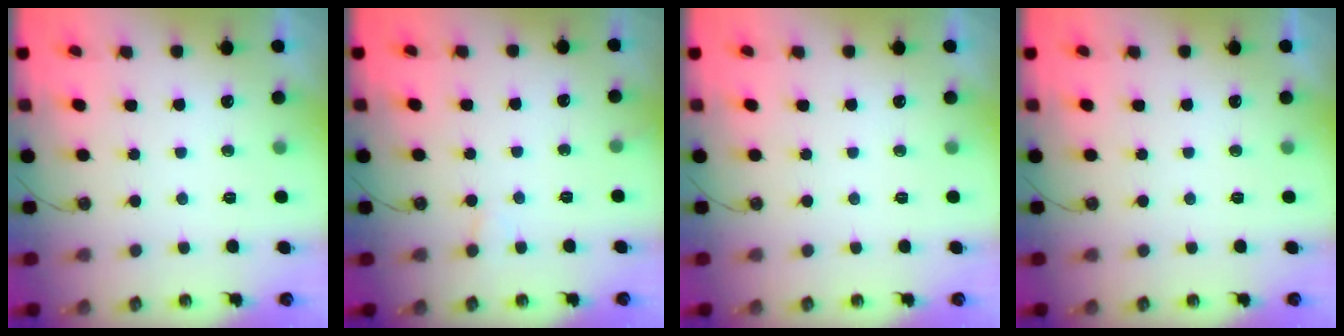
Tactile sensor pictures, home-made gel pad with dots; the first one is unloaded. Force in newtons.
{"total": 5.1, "press": 5.0, "slide": 0.5}
{"total": 0.0}
{"total": 0.0}